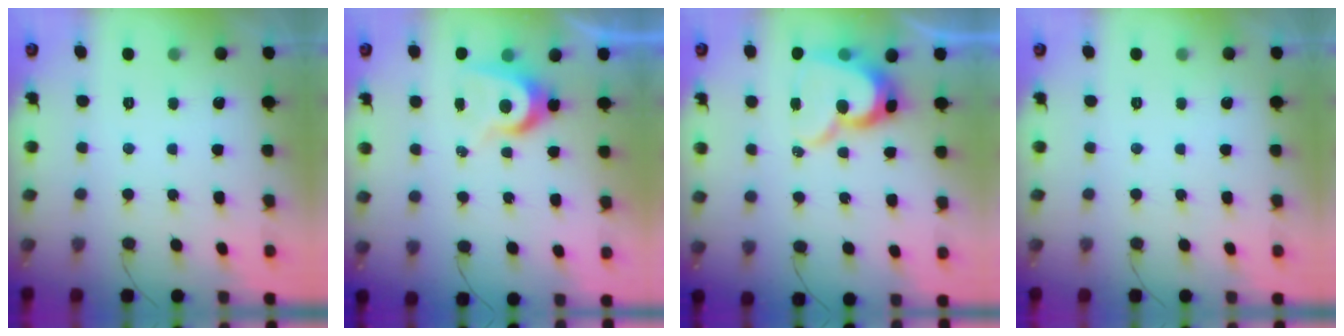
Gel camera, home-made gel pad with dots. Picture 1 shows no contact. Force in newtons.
{"total": 7.7, "press": 7.7, "slide": 0.5}
{"total": 13.9, "press": 13.9, "slide": 1.3}
{"total": 0.0}